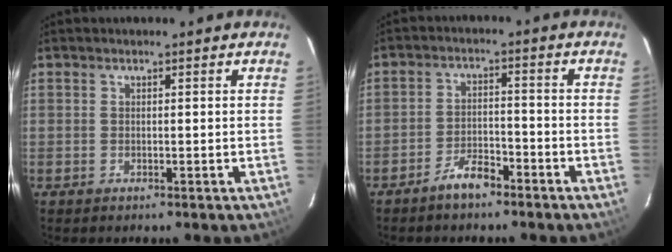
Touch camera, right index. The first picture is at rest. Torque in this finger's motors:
{"motor_torque": [0.78, -0.67, 0.38, 0.07]}